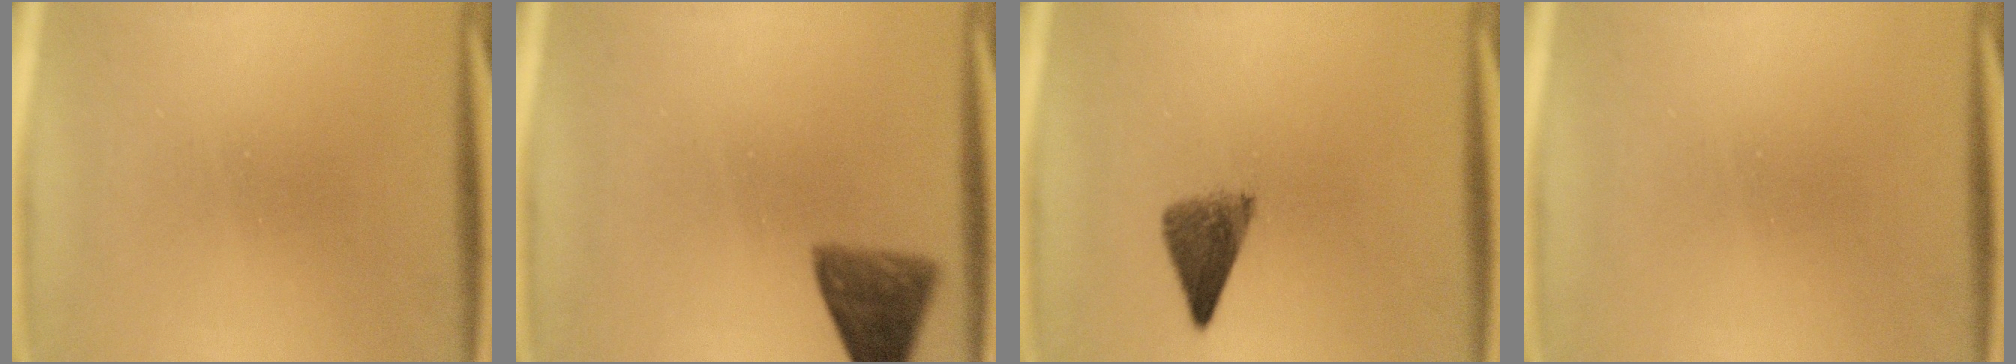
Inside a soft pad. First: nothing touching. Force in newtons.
{"total": 6.4}
{"total": 4.8}
{"total": 0.0}